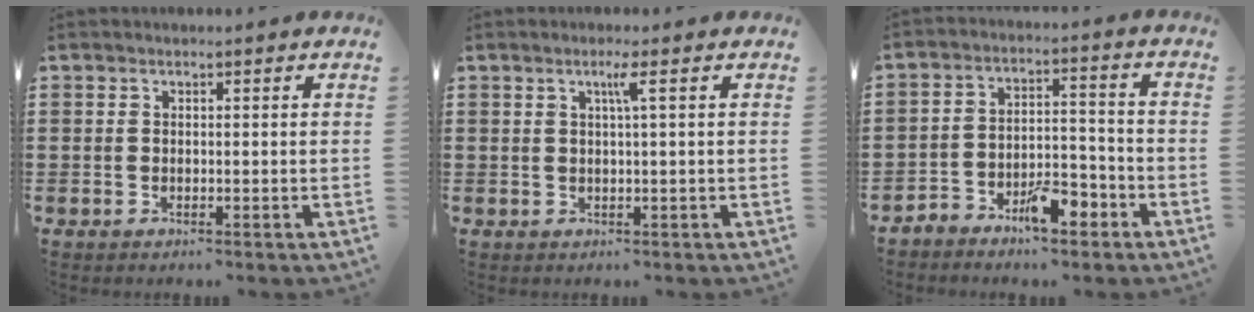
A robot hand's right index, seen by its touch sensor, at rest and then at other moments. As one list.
[{"total": 2.3, "force": [0.7, -0.3, 2.2], "torque": [-0.042, -0.002, 0.009]}, {"total": 6.9, "force": [-5.1, 2.6, 3.9], "torque": [-0.065, 0.021, -0.091]}]